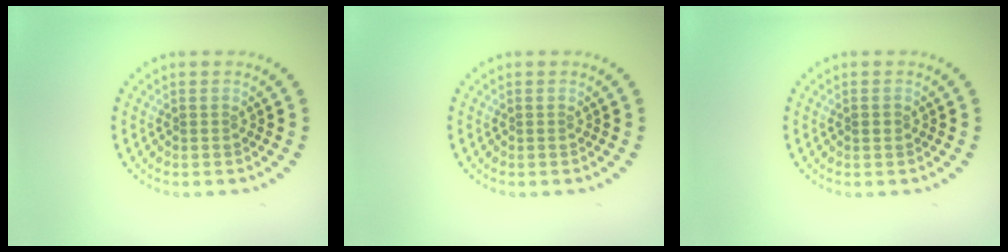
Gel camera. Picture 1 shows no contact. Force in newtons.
{"total": 0.0}
{"total": 0.9, "press": 0.9, "slide": 0.1}